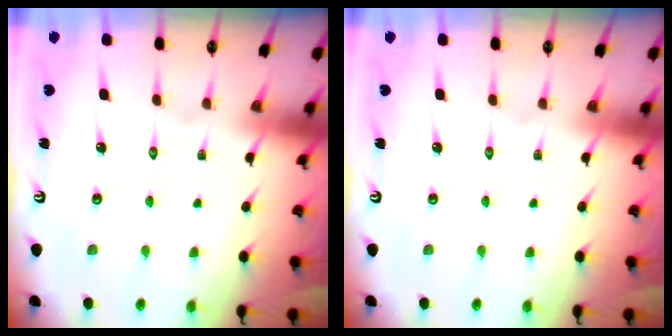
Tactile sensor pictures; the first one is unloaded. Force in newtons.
{"total": 0.0}